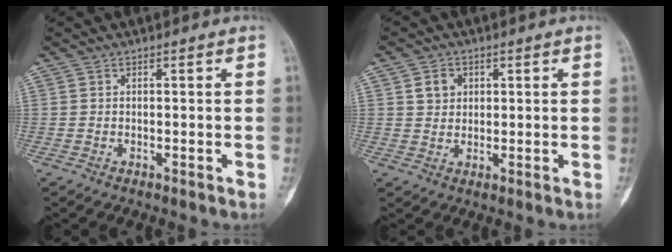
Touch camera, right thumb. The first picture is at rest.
{"total": 3.5, "force": [1.2, 2.9, 1.5], "torque": [-0.009, -0.005, 0.022]}